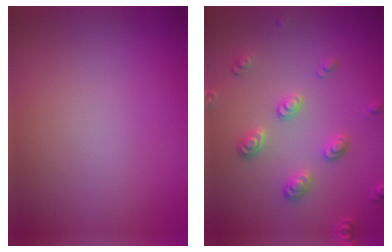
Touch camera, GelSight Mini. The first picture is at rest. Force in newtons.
{"total": 2.8, "press": 2.7, "slide": 0.8}